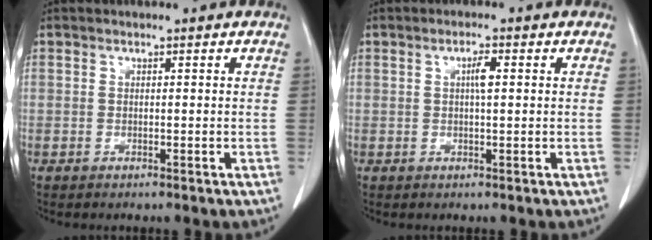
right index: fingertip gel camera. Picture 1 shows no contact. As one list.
[{"total": 2.2, "force": [0.4, 0.3, 2.1], "torque": [-0.040, 0.003, 0.008]}]